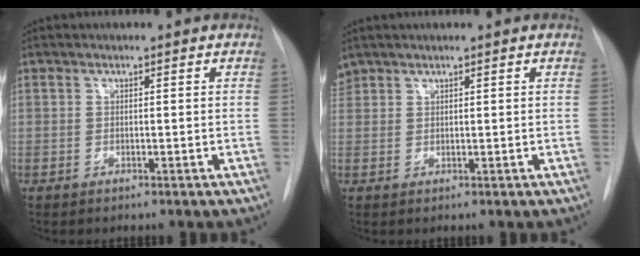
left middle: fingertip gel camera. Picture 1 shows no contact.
{"total": 1.8, "force": [1.6, 0.8, 0.0], "torque": [-0.005, 0.014, 0.034]}